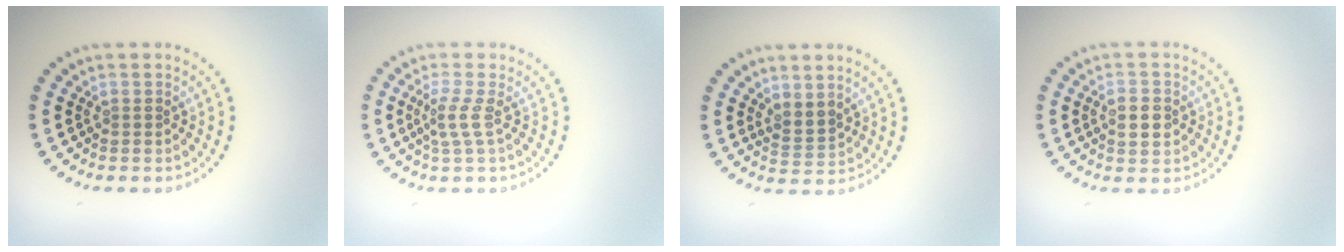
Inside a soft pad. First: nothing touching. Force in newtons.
{"total": 2.0, "press": 1.4, "slide": 1.5}
{"total": 2.0, "press": 1.5, "slide": 1.3}
{"total": 2.3, "press": 2.3, "slide": 0.2}